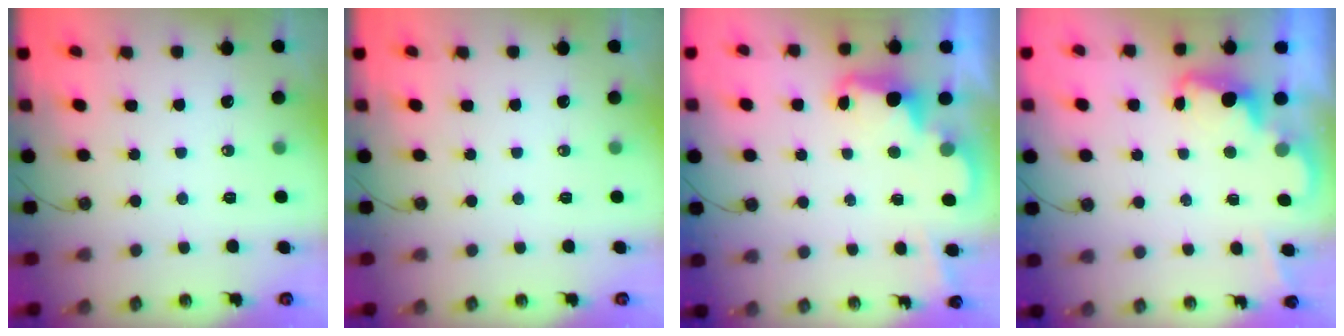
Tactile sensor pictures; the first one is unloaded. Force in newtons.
{"total": 0.0}
{"total": 2.5, "press": 2.4, "slide": 0.6}
{"total": 2.3, "press": 2.2, "slide": 0.5}